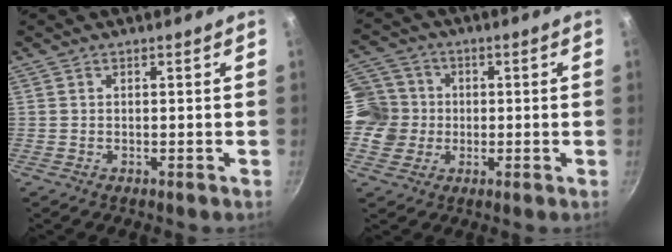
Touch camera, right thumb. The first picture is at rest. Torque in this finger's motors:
{"motor_torque": [0.03, 0.04, 0.18, 0.17, 0.18]}